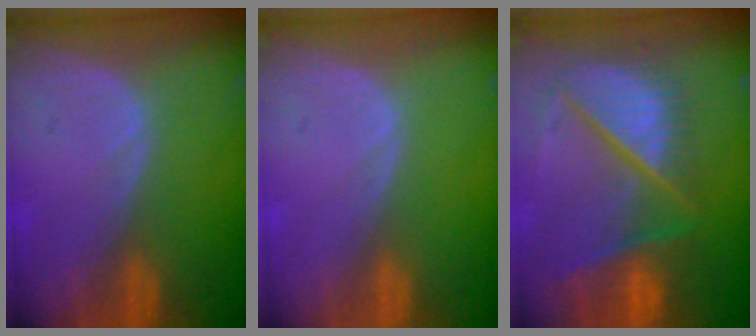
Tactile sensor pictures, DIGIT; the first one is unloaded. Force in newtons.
{"total": 0.0}
{"total": 11.4, "press": 9.4, "slide": 6.4}